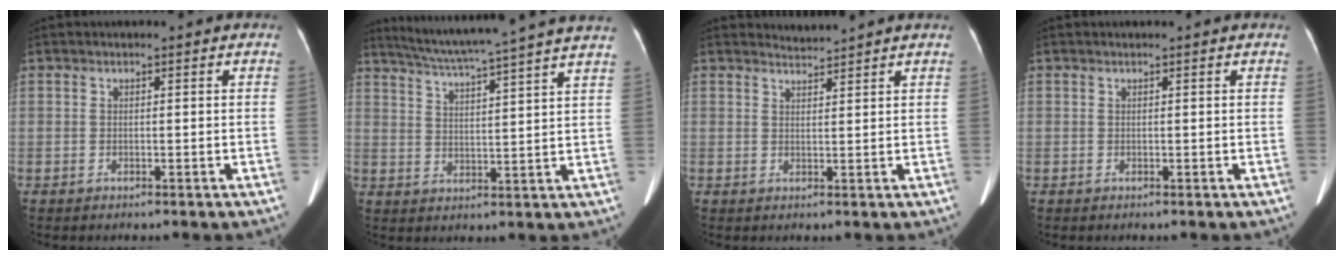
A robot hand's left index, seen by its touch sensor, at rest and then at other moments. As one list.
[{"total": 17.7, "force": [15.4, -1.5, 8.5], "torque": [-0.151, -0.005, 0.212]}, {"total": 1.7, "force": [1.5, -0.7, -0.7], "torque": [-0.001, -0.004, 0.033]}, {"total": 0.0}]